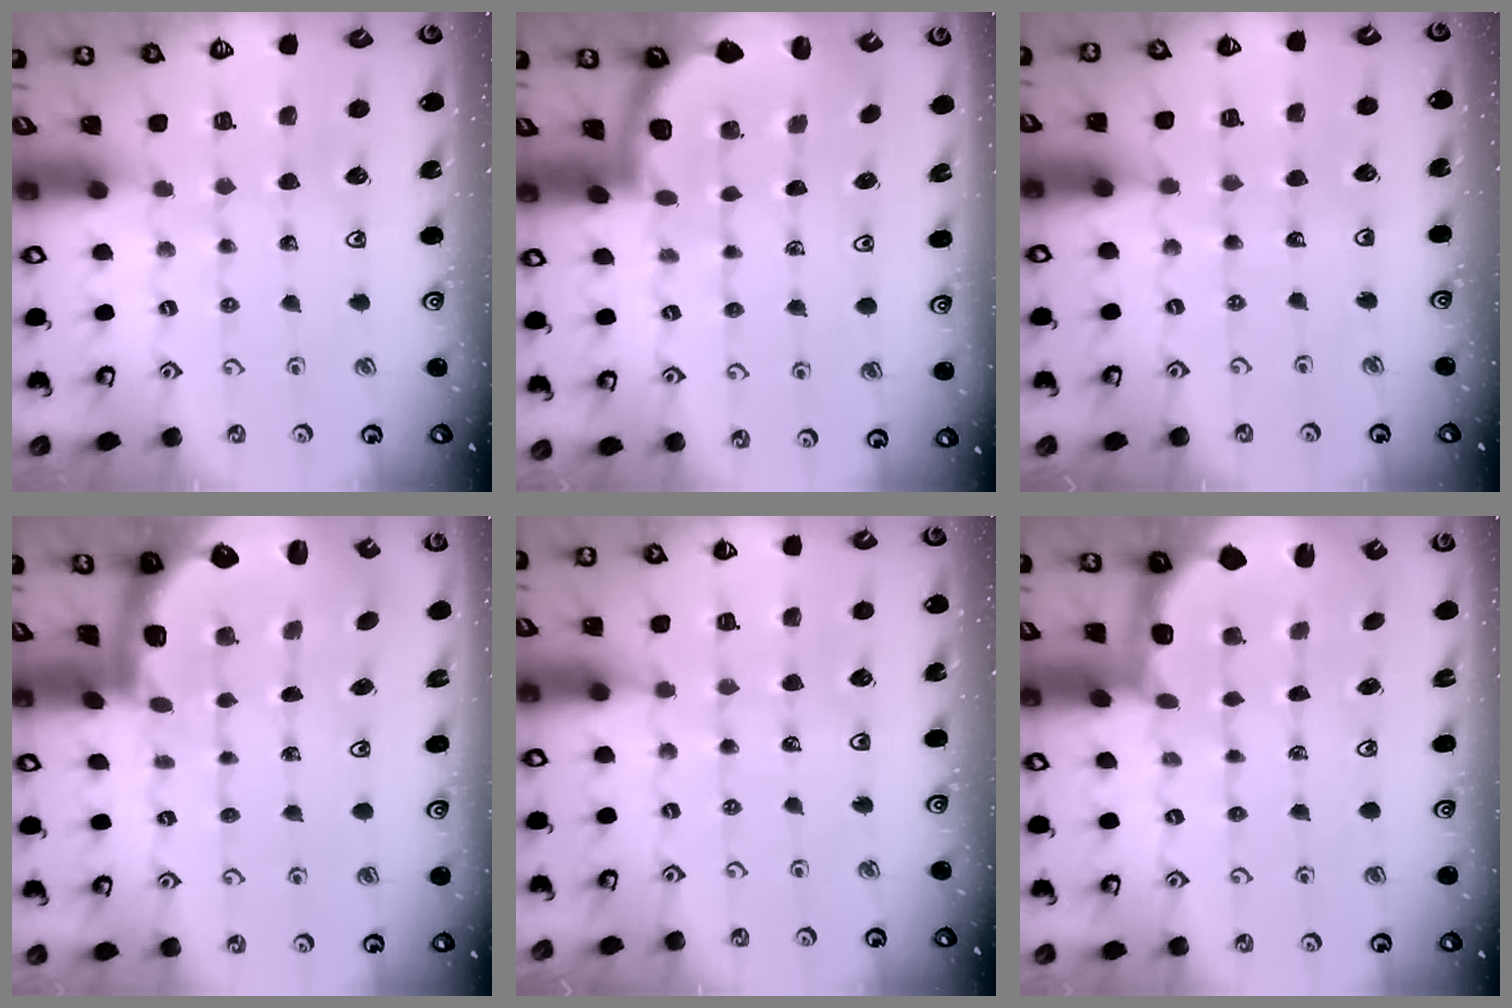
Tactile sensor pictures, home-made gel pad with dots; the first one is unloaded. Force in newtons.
{"total": 1.6, "press": 1.6, "slide": 0.1}
{"total": 3.7, "press": 2.8, "slide": 2.3}
{"total": 2.8, "press": 2.4, "slide": 1.4}
{"total": 2.4, "press": 2.1, "slide": 1.2}
{"total": 2.5, "press": 1.5, "slide": 2.0}